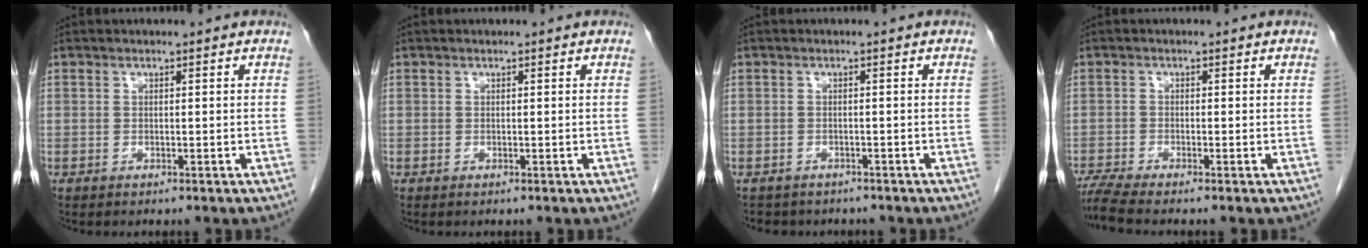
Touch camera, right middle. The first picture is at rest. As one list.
[{"total": 0.0}, {"total": 4.6, "force": [-4.0, 2.1, 0.8], "torque": [-0.016, 0.000, -0.048]}, {"total": 3.5, "force": [-3.1, -0.9, 1.3], "torque": [-0.034, -0.013, -0.065]}]